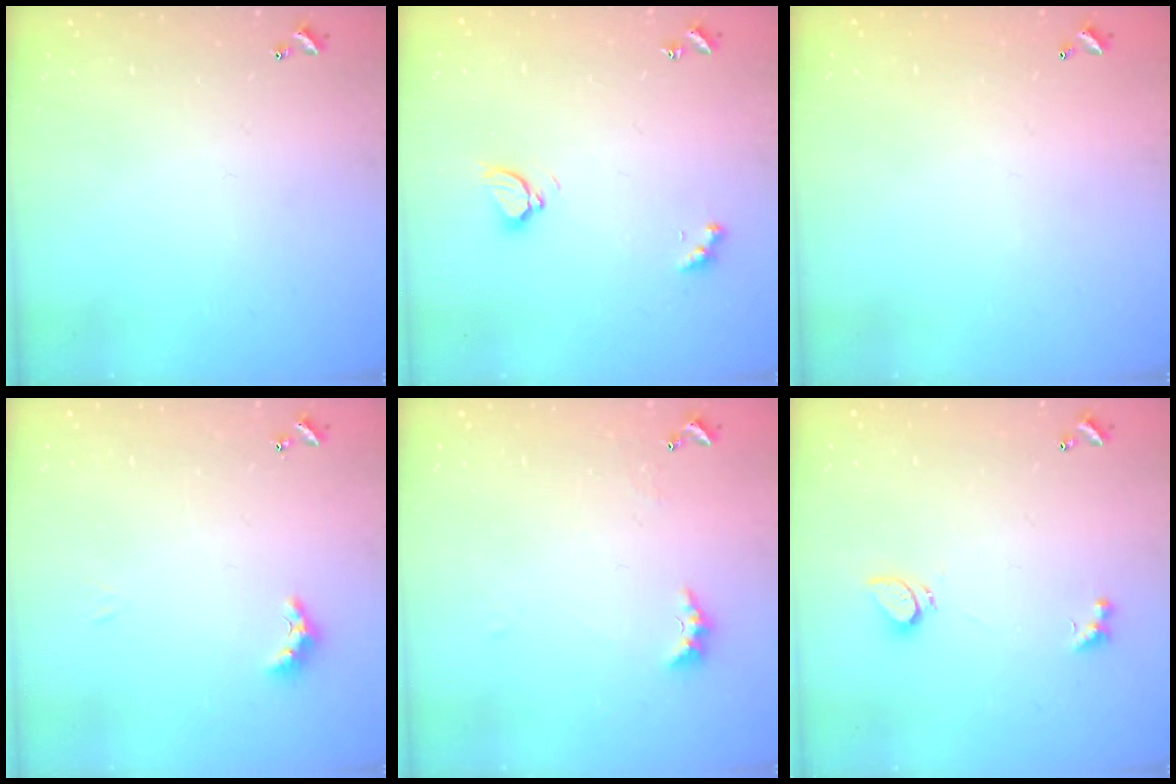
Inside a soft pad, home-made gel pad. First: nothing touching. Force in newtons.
{"total": 3.3, "press": 3.3, "slide": 0.5}
{"total": 2.7, "press": 2.7, "slide": 0.1}
{"total": 3.3, "press": 3.3, "slide": 0.6}
{"total": 2.9, "press": 2.8, "slide": 0.7}
{"total": 2.6, "press": 2.5, "slide": 0.8}